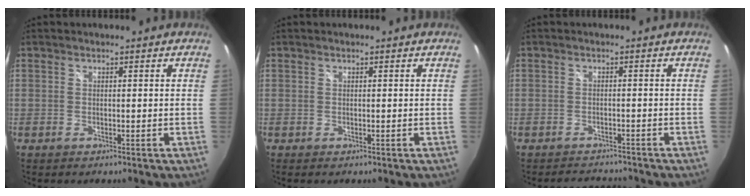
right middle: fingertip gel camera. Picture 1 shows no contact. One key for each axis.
{"total": 0.0}
{"total": 4.3, "fx": -4.1, "fy": 1.2, "fz": 0.6, "tx": -0.017, "ty": 0.006, "tz": -0.057}